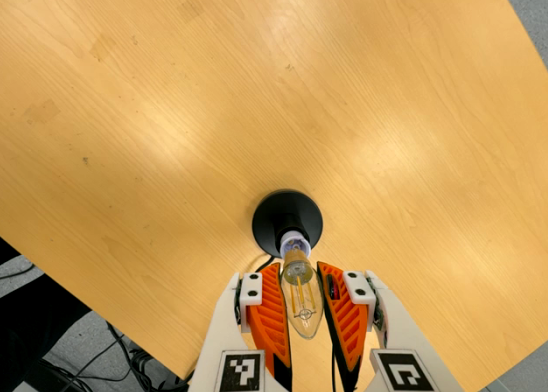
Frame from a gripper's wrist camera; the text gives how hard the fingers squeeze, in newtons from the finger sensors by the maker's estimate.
{"total": 19.0, "left": 20.2, "right": 17.7}